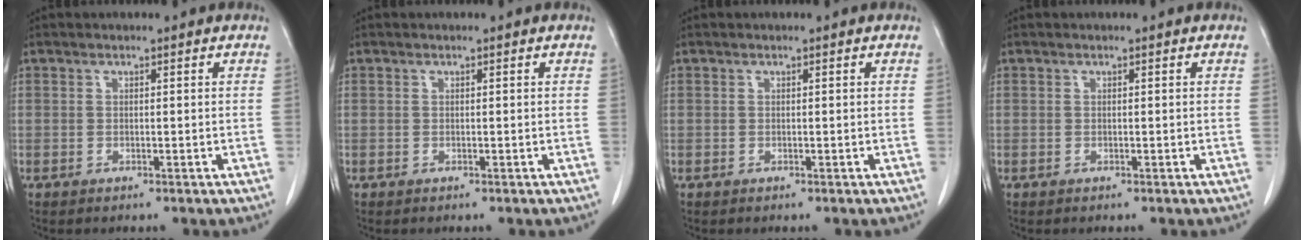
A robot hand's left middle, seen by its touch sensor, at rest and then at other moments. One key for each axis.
{"total": 0.0}
{"total": 0.0}
{"total": 0.0}